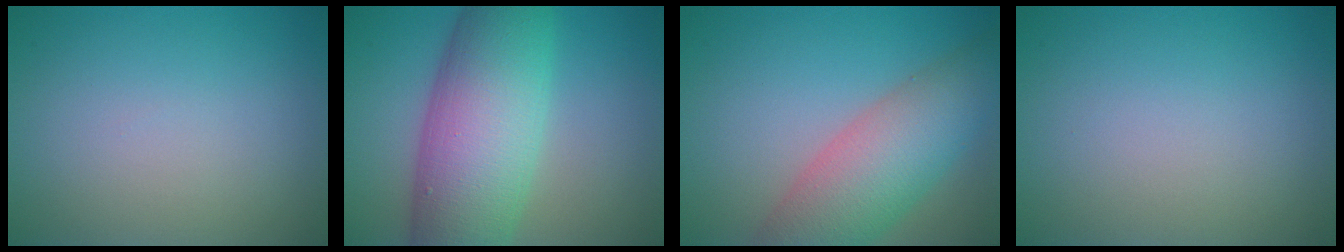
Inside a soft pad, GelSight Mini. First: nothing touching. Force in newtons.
{"total": 11.7, "press": 11.7, "slide": 0.3}
{"total": 7.7, "press": 7.7, "slide": 0.4}
{"total": 0.0}